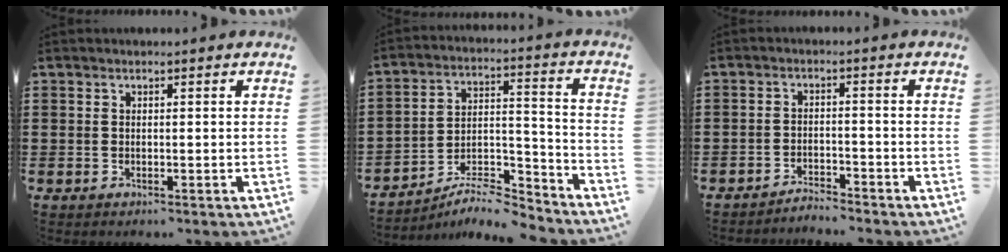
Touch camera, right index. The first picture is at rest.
{"total": 8.4, "force": [-7.7, 1.5, 2.8], "torque": [-0.036, 0.018, -0.148]}
{"total": 2.7, "force": [-2.7, 0.0, -0.2], "torque": [-0.006, 0.001, -0.059]}